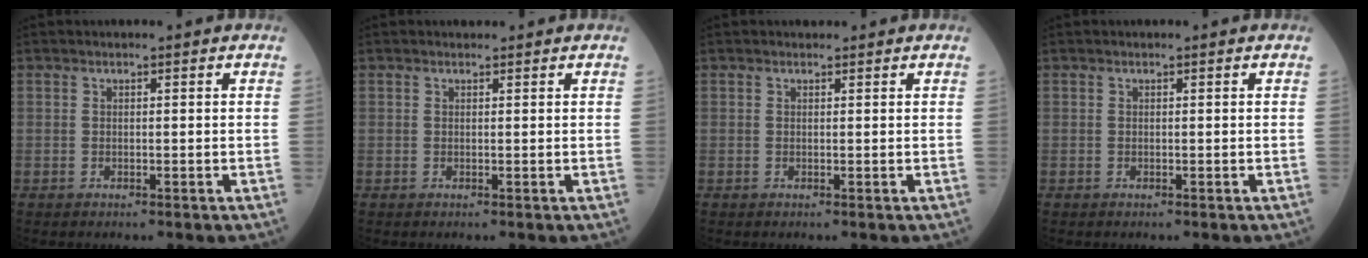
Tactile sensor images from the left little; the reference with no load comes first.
{"total": 0.5, "force": [0.5, 0.2, 0.0], "torque": [-0.011, 0.001, 0.008]}
{"total": 0.6, "force": [0.5, 0.3, 0.0], "torque": [-0.010, 0.002, 0.008]}
{"total": 0.0}